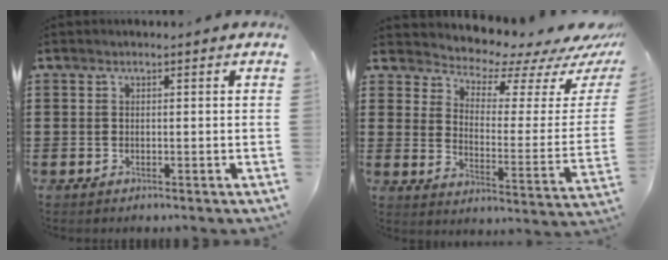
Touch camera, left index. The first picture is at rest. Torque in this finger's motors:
{"motor_torque": [2.14, 0.00, 0.43, 0.05]}